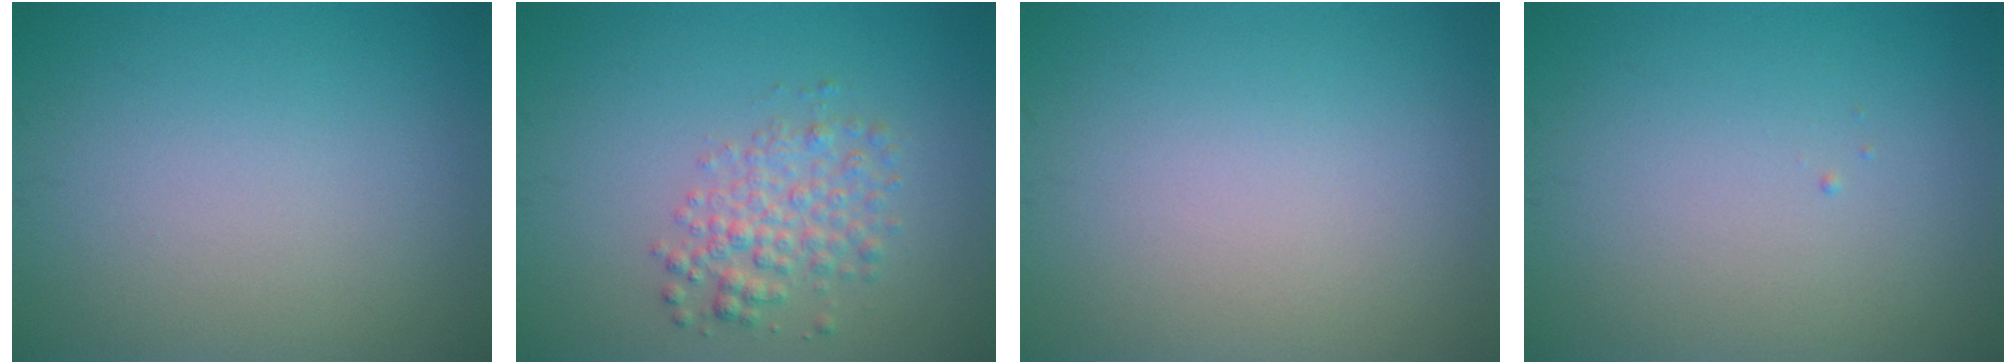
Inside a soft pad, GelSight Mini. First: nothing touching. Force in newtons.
{"total": 3.0, "press": 3.0, "slide": 0.1}
{"total": 0.0}
{"total": 0.0}